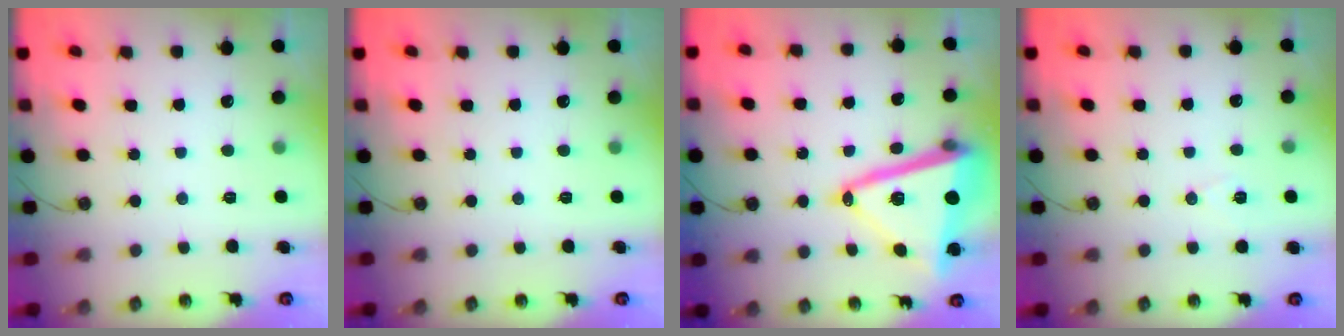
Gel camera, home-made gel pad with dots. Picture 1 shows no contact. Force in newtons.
{"total": 0.0}
{"total": 20.5, "press": 20.4, "slide": 1.9}
{"total": 5.9, "press": 4.3, "slide": 4.0}